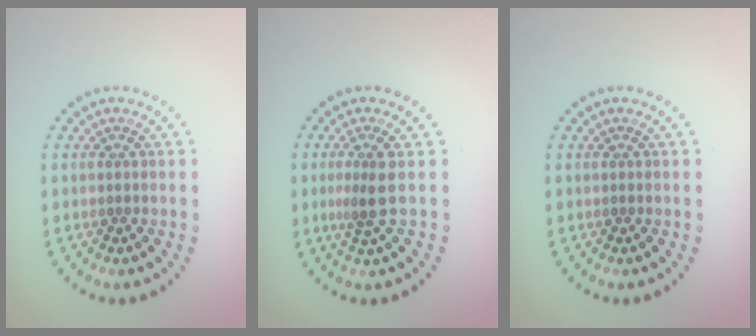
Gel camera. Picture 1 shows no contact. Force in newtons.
{"total": 2.4, "press": 1.9, "slide": 1.5}
{"total": 0.0}